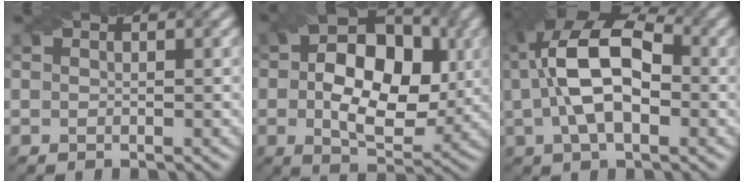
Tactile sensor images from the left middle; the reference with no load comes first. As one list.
[{"total": 10.8, "force": [0.3, 6.6, 8.5], "torque": [-0.131, 0.003, 0.001]}, {"total": 10.9, "force": [0.9, 5.9, 9.2], "torque": [-0.173, 0.024, 0.008]}]